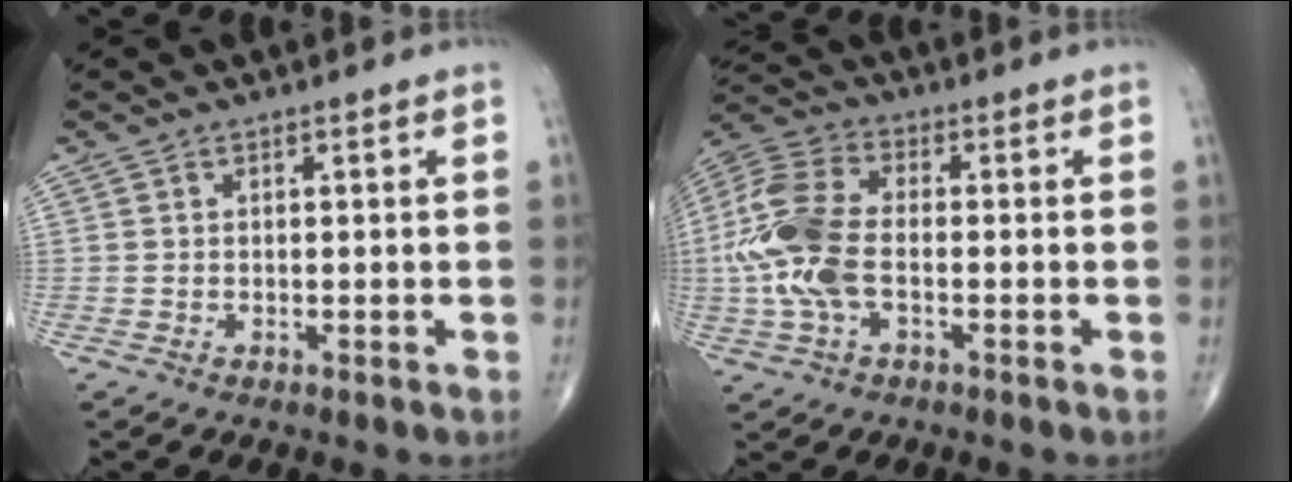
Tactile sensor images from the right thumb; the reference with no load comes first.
{"total": 14.0, "force": [-1.8, 7.6, 11.6], "torque": [-0.271, 0.022, -0.037]}